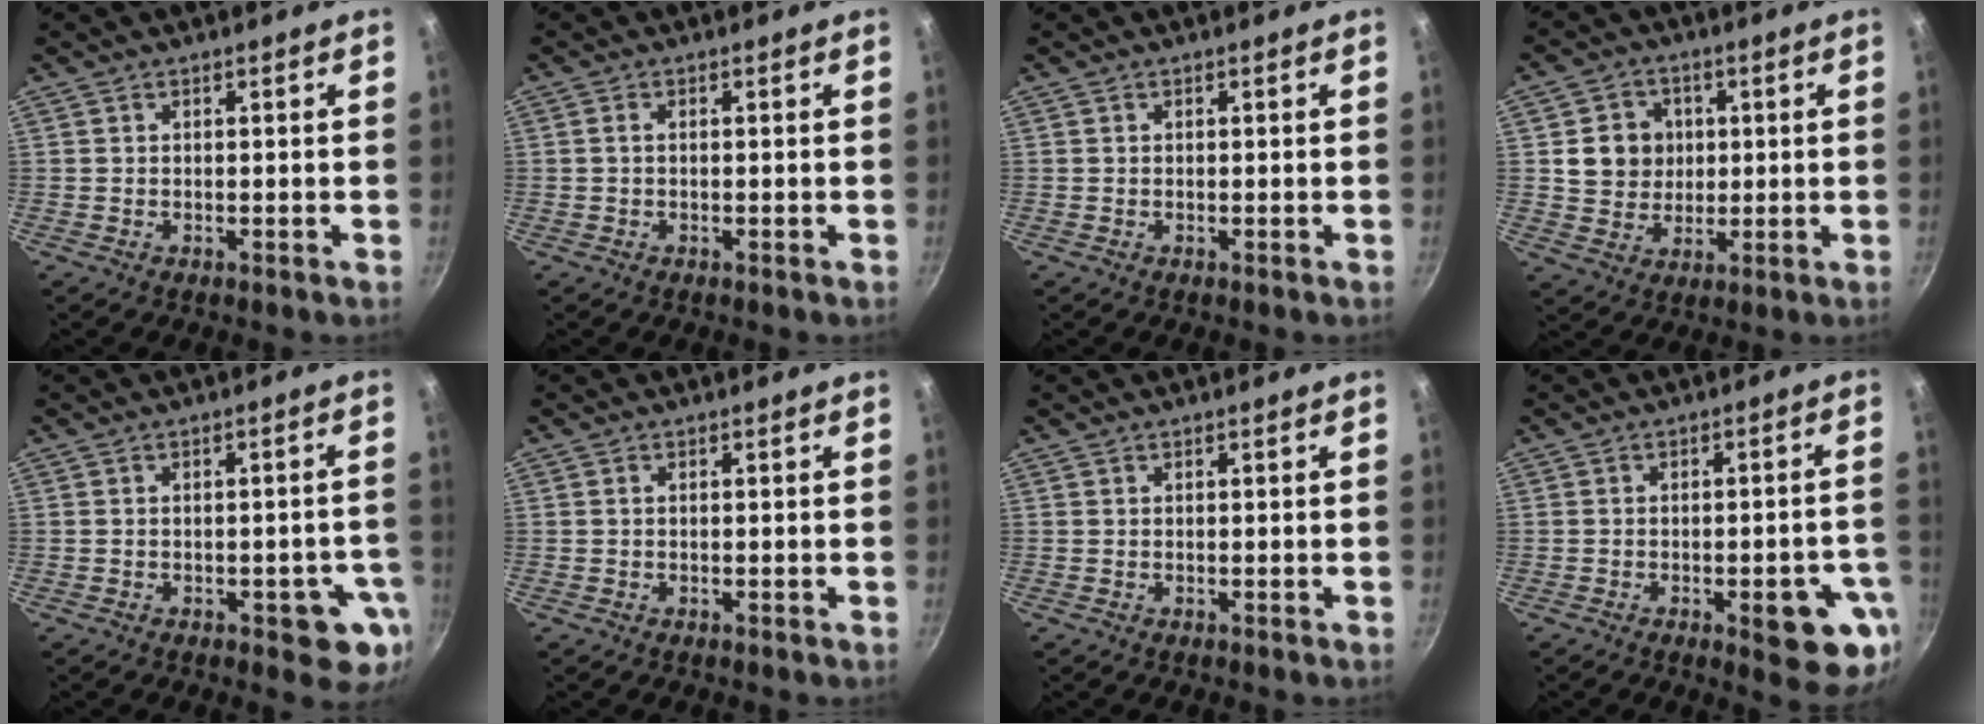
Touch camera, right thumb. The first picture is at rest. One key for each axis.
{"total": 0.7, "fx": 0.1, "fy": 0.3, "fz": 0.7, "tx": -0.015, "ty": 0.003, "tz": 0.000}
{"total": 0.0}
{"total": 8.4, "fx": 1.3, "fy": 7.6, "fz": 3.2, "tx": -0.021, "ty": 0.003, "tz": 0.023}
{"total": 7.4, "fx": -2.6, "fy": 3.5, "fz": 5.9, "tx": -0.032, "ty": 0.015, "tz": -0.028}
{"total": 0.0}
{"total": 0.0}
{"total": 10.8, "fx": -3.9, "fy": 3.9, "fz": 9.3, "tx": -0.085, "ty": 0.015, "tz": -0.044}